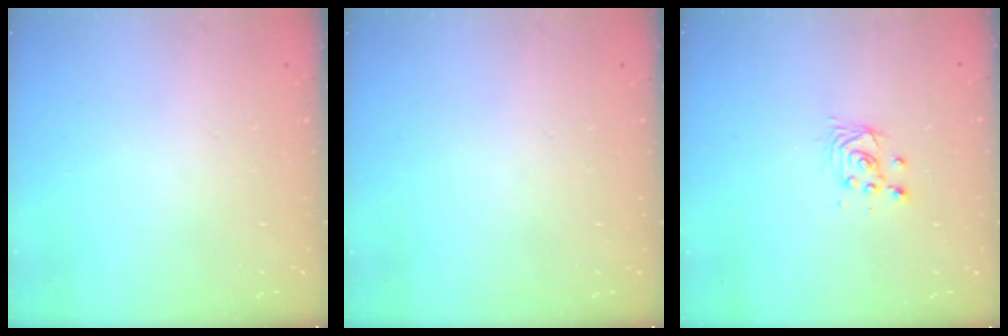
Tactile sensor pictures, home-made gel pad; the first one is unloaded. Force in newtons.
{"total": 0.0}
{"total": 2.9, "press": 2.9, "slide": 0.1}